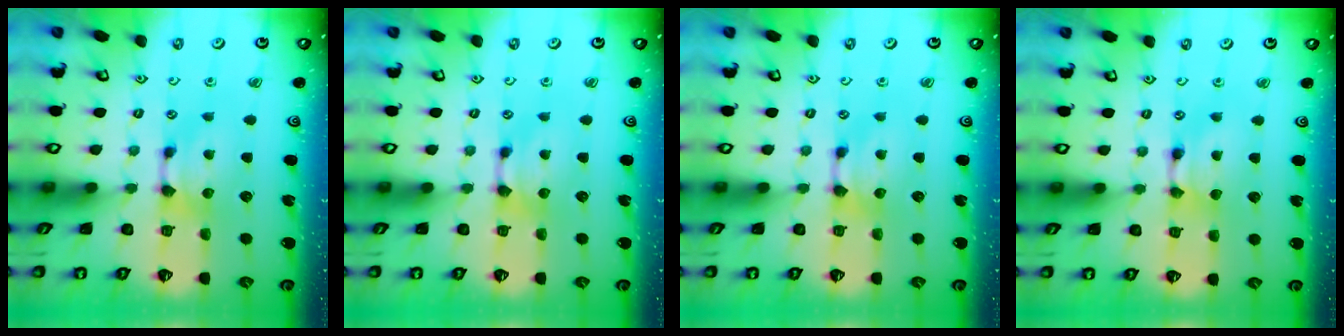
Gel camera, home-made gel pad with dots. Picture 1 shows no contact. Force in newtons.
{"total": 0.0}
{"total": 0.0}
{"total": 1.6, "press": 1.6, "slide": 0.2}